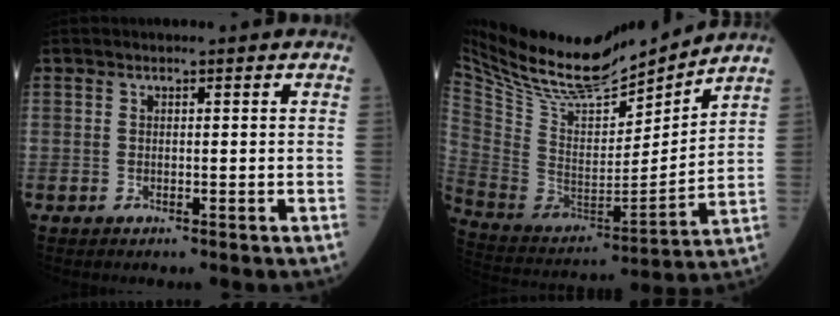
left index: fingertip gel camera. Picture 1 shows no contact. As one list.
[{"total": 24.6, "force": [21.9, 4.7, 10.1], "torque": [-0.202, -0.015, 0.372]}]